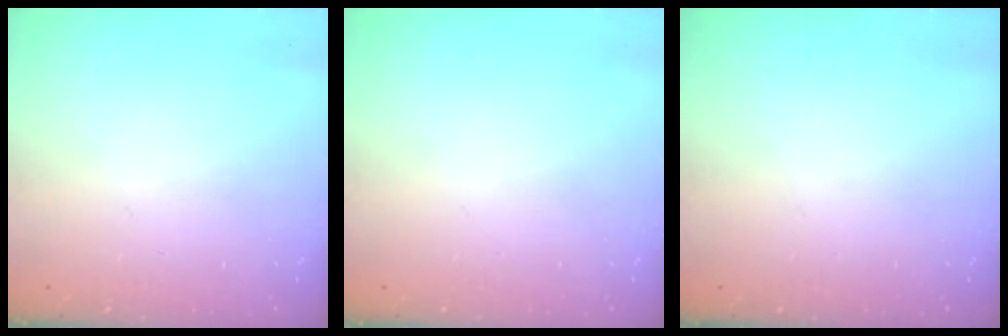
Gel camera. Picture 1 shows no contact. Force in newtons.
{"total": 0.0}
{"total": 0.0}